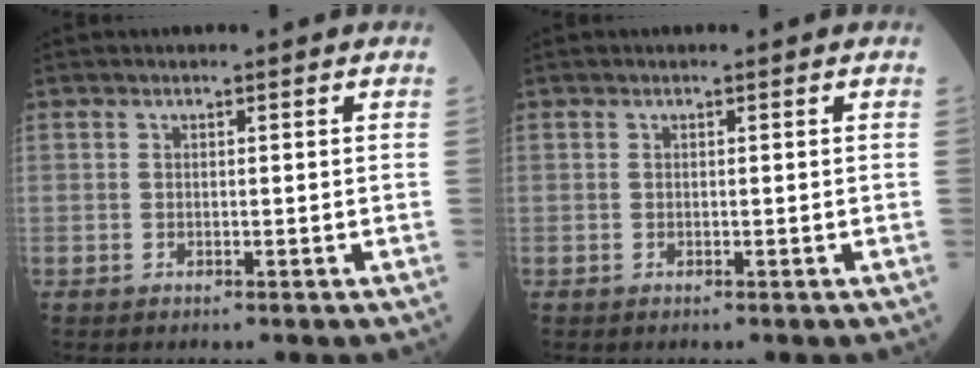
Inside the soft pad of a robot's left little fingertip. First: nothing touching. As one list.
[{"total": 0.0}]